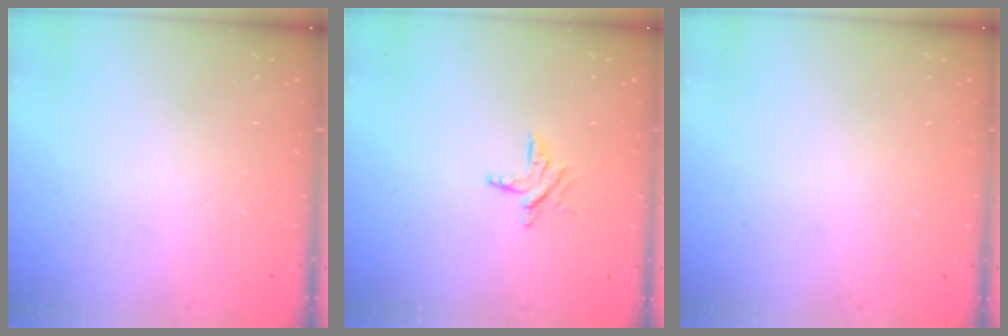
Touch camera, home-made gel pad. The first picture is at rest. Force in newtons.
{"total": 5.7, "press": 5.7, "slide": 0.5}
{"total": 0.0}